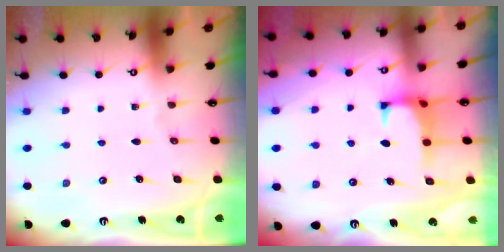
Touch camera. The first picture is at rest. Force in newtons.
{"total": 0.8, "press": 0.6, "slide": 0.5}